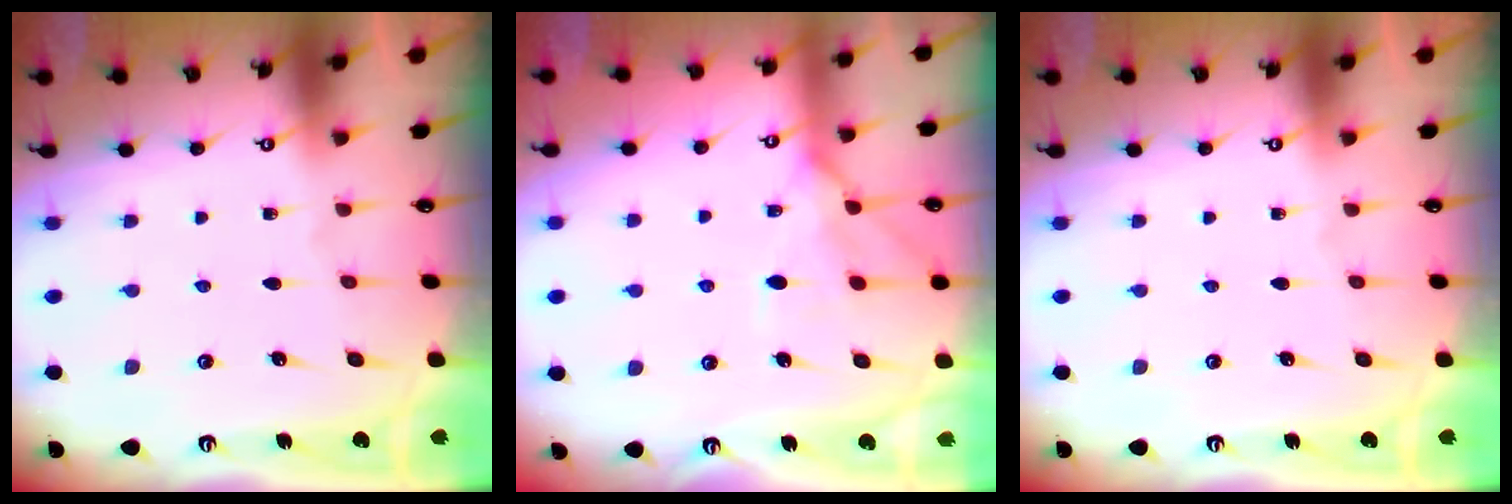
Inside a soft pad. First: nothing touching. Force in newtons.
{"total": 12.0, "press": 12.0, "slide": 1.0}
{"total": 0.0}